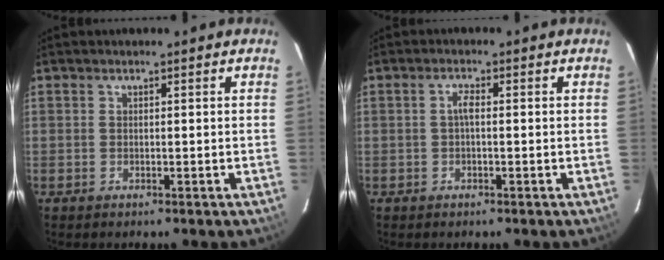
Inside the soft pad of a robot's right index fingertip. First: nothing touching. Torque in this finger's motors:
{"motor_torque": [0.33, 0.00, 0.19, 0.06]}